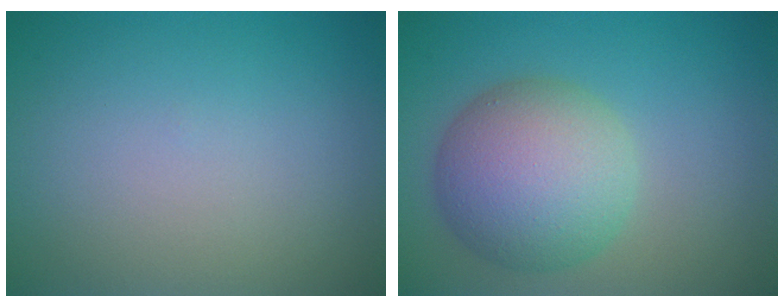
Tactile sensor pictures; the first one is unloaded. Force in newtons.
{"total": 7.6, "press": 7.6, "slide": 0.1}